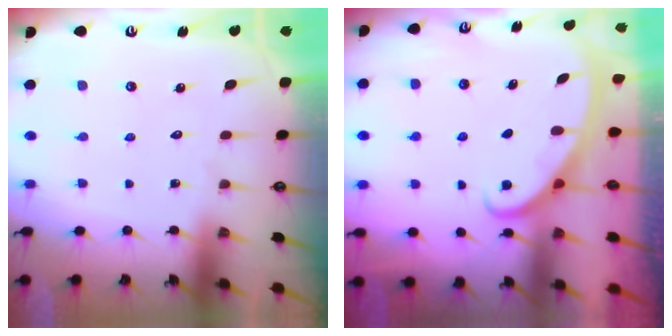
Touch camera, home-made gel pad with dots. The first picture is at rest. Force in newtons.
{"total": 2.8, "press": 2.8, "slide": 0.4}